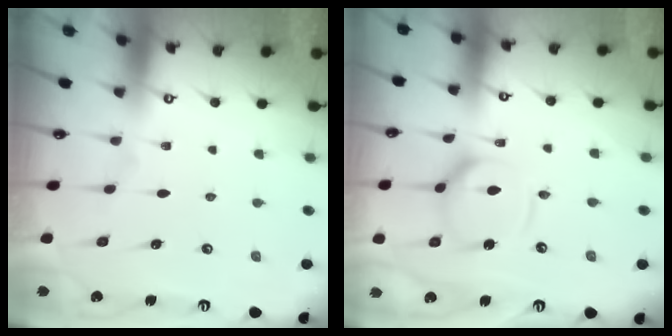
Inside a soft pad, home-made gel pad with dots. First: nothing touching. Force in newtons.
{"total": 12.3, "press": 12.2, "slide": 1.4}